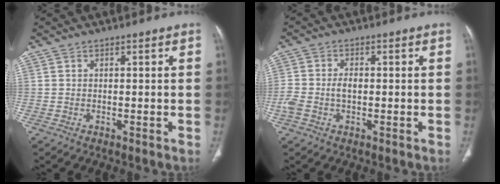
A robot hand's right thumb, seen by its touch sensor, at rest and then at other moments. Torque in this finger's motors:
{"motor_torque": [0.71, 0.97, 1.17, -0.21, 0.08]}